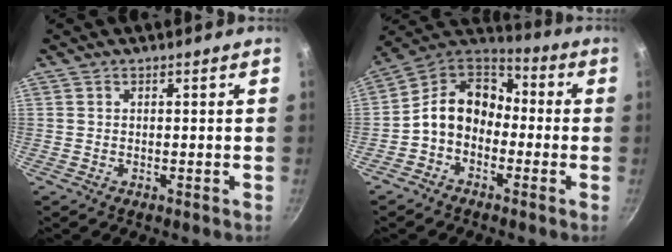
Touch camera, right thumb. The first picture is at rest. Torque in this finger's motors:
{"motor_torque": [0.78, 0.62, 1.25, -0.76, 0.07]}